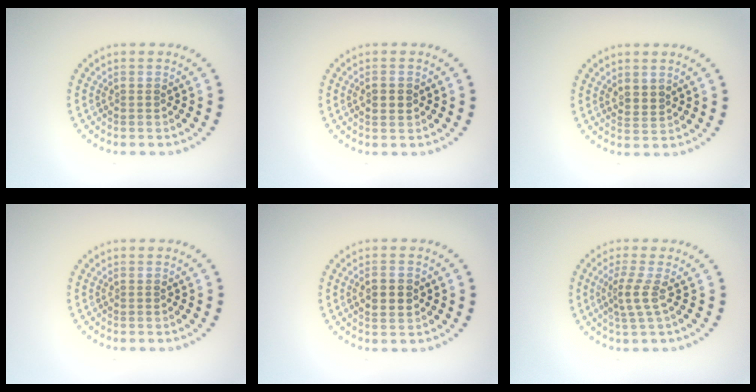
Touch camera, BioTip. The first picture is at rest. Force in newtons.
{"total": 1.5, "press": 1.5, "slide": 0.1}
{"total": 1.5, "press": 1.3, "slide": 0.9}
{"total": 0.0}
{"total": 2.2, "press": 2.2, "slide": 0.0}
{"total": 2.2, "press": 1.4, "slide": 1.6}